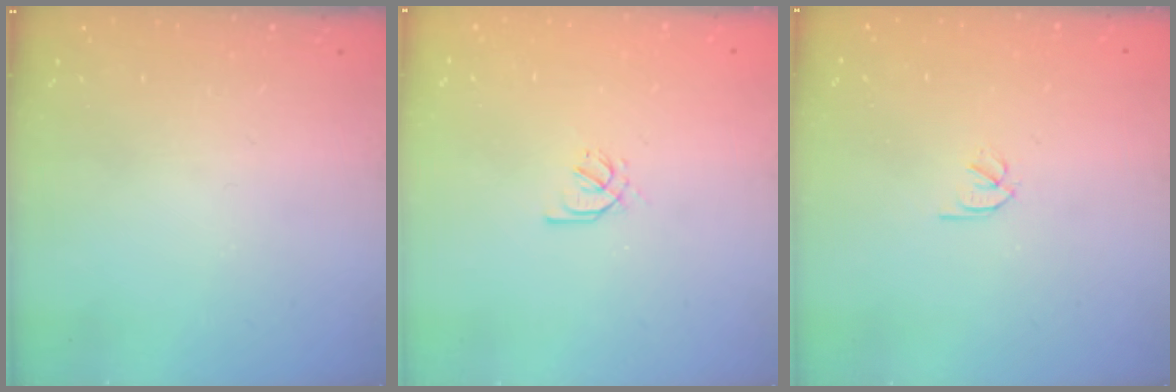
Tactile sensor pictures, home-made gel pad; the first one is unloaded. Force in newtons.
{"total": 2.1, "press": 2.0, "slide": 0.7}
{"total": 1.8, "press": 1.7, "slide": 0.5}